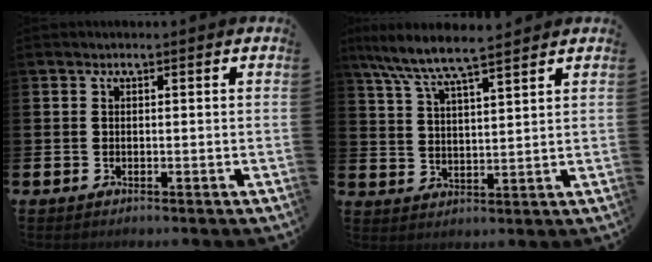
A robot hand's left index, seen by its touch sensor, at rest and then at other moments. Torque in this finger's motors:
{"motor_torque": [0.70, -0.77, 0.71, 0.21]}